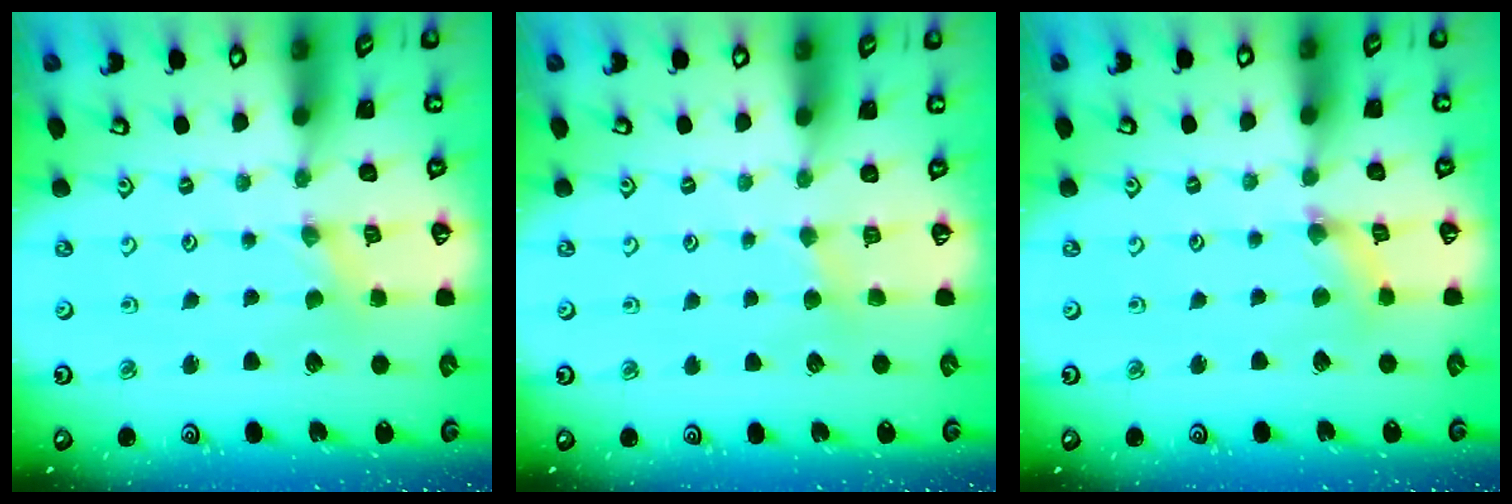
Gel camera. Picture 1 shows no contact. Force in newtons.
{"total": 2.8, "press": 2.8, "slide": 0.3}
{"total": 2.0, "press": 2.0, "slide": 0.3}